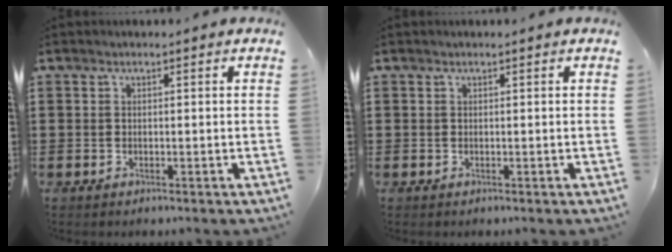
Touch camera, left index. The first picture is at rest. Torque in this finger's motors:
{"motor_torque": [0.46, 0.47, -0.01, 0.01]}